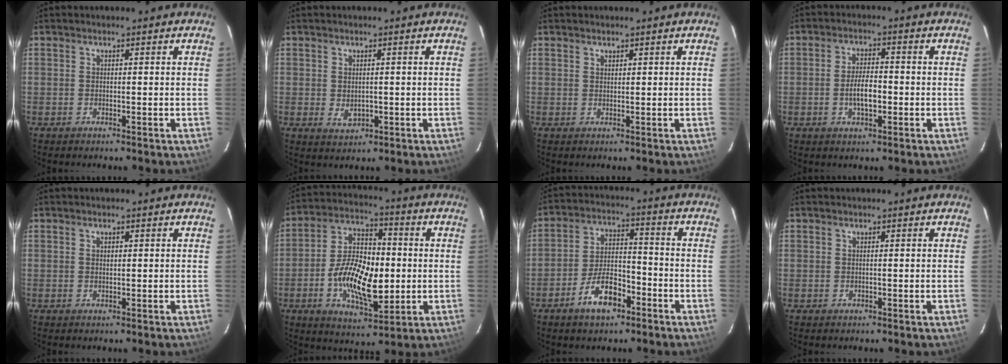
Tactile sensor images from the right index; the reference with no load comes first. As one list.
[{"total": 2.7, "force": [-0.2, 2.1, 1.7], "torque": [-0.029, -0.002, 0.003]}, {"total": 0.7, "force": [0.6, 0.3, 0.1], "torque": [-0.003, 0.001, 0.012]}, {"total": 5.3, "force": [-1.3, 2.2, 4.6], "torque": [-0.088, 0.003, -0.019]}, {"total": 0.9, "force": [0.4, 0.5, 0.6], "torque": [-0.011, 0.004, 0.006]}, {"total": 15.5, "force": [-2.3, 7.6, 13.3], "torque": [-0.251, 0.005, -0.038]}, {"total": 9.1, "force": [-5.4, 4.3, 5.9], "torque": [-0.118, 0.016, -0.088]}, {"total": 0.0}]